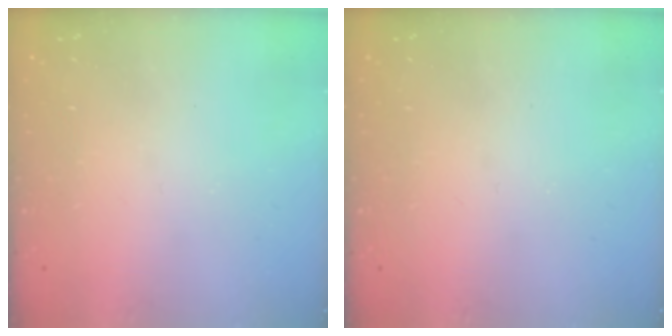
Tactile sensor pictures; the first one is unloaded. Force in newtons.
{"total": 0.0}